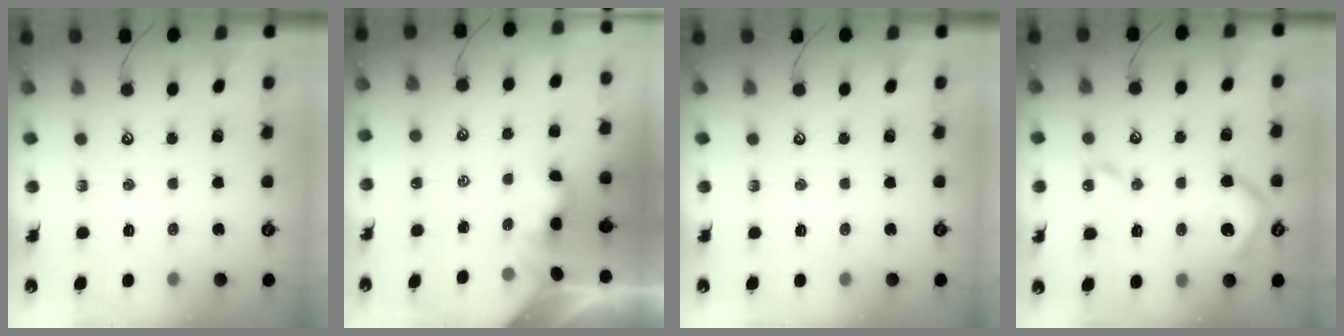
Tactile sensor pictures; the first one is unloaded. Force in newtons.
{"total": 1.0, "press": 0.9, "slide": 0.4}
{"total": 0.0}
{"total": 11.3, "press": 11.2, "slide": 1.0}